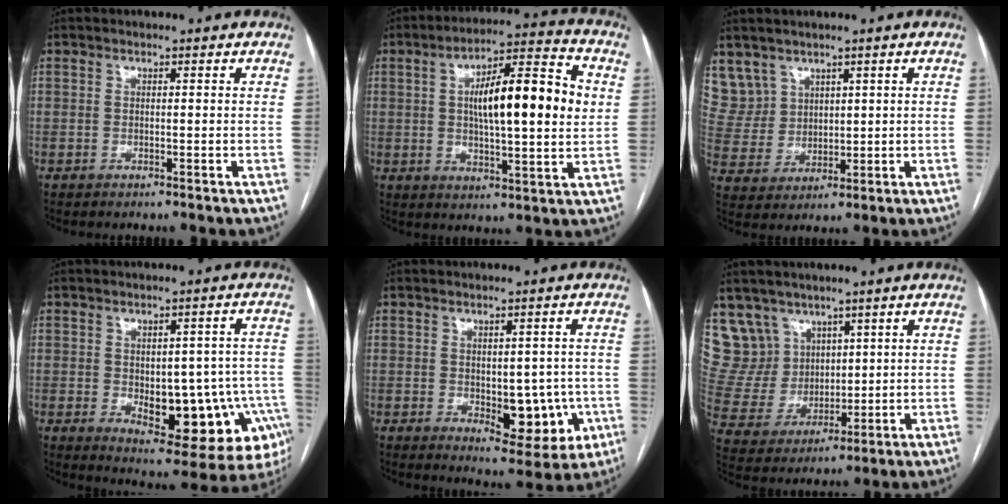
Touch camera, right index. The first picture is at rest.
{"total": 16.7, "force": [2.7, 3.8, 16.0], "torque": [-0.257, 0.027, 0.039]}
{"total": 7.9, "force": [5.2, 5.9, 0.2], "torque": [-0.015, 0.021, 0.123]}
{"total": 17.4, "force": [-4.8, 8.0, 14.6], "torque": [-0.127, 0.023, -0.037]}
{"total": 9.7, "force": [-1.9, 5.1, 8.1], "torque": [-0.084, 0.006, -0.009]}
{"total": 10.0, "force": [6.8, 7.3, 0.6], "torque": [-0.025, 0.033, 0.156]}